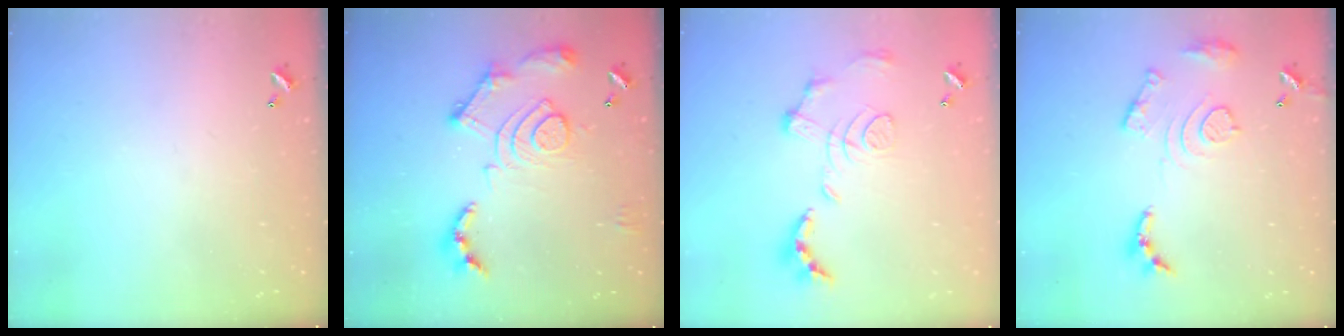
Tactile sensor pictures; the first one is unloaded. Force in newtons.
{"total": 18.1, "press": 18.0, "slide": 1.9}
{"total": 1.6, "press": 0.9, "slide": 1.3}
{"total": 12.3, "press": 12.2, "slide": 1.0}